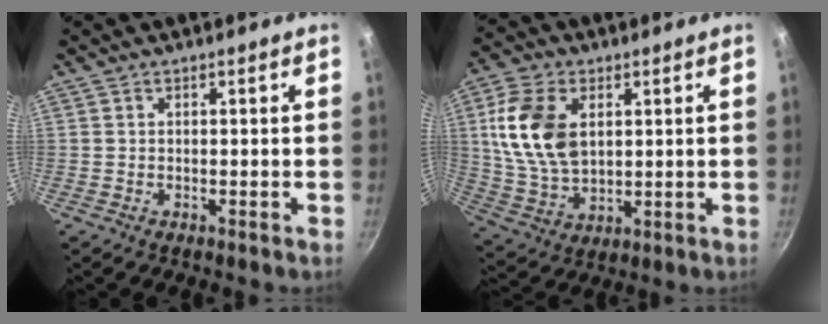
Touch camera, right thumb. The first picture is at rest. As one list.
[{"total": 14.6, "force": [3.4, 9.3, 10.7], "torque": [-0.193, -0.011, 0.073]}]